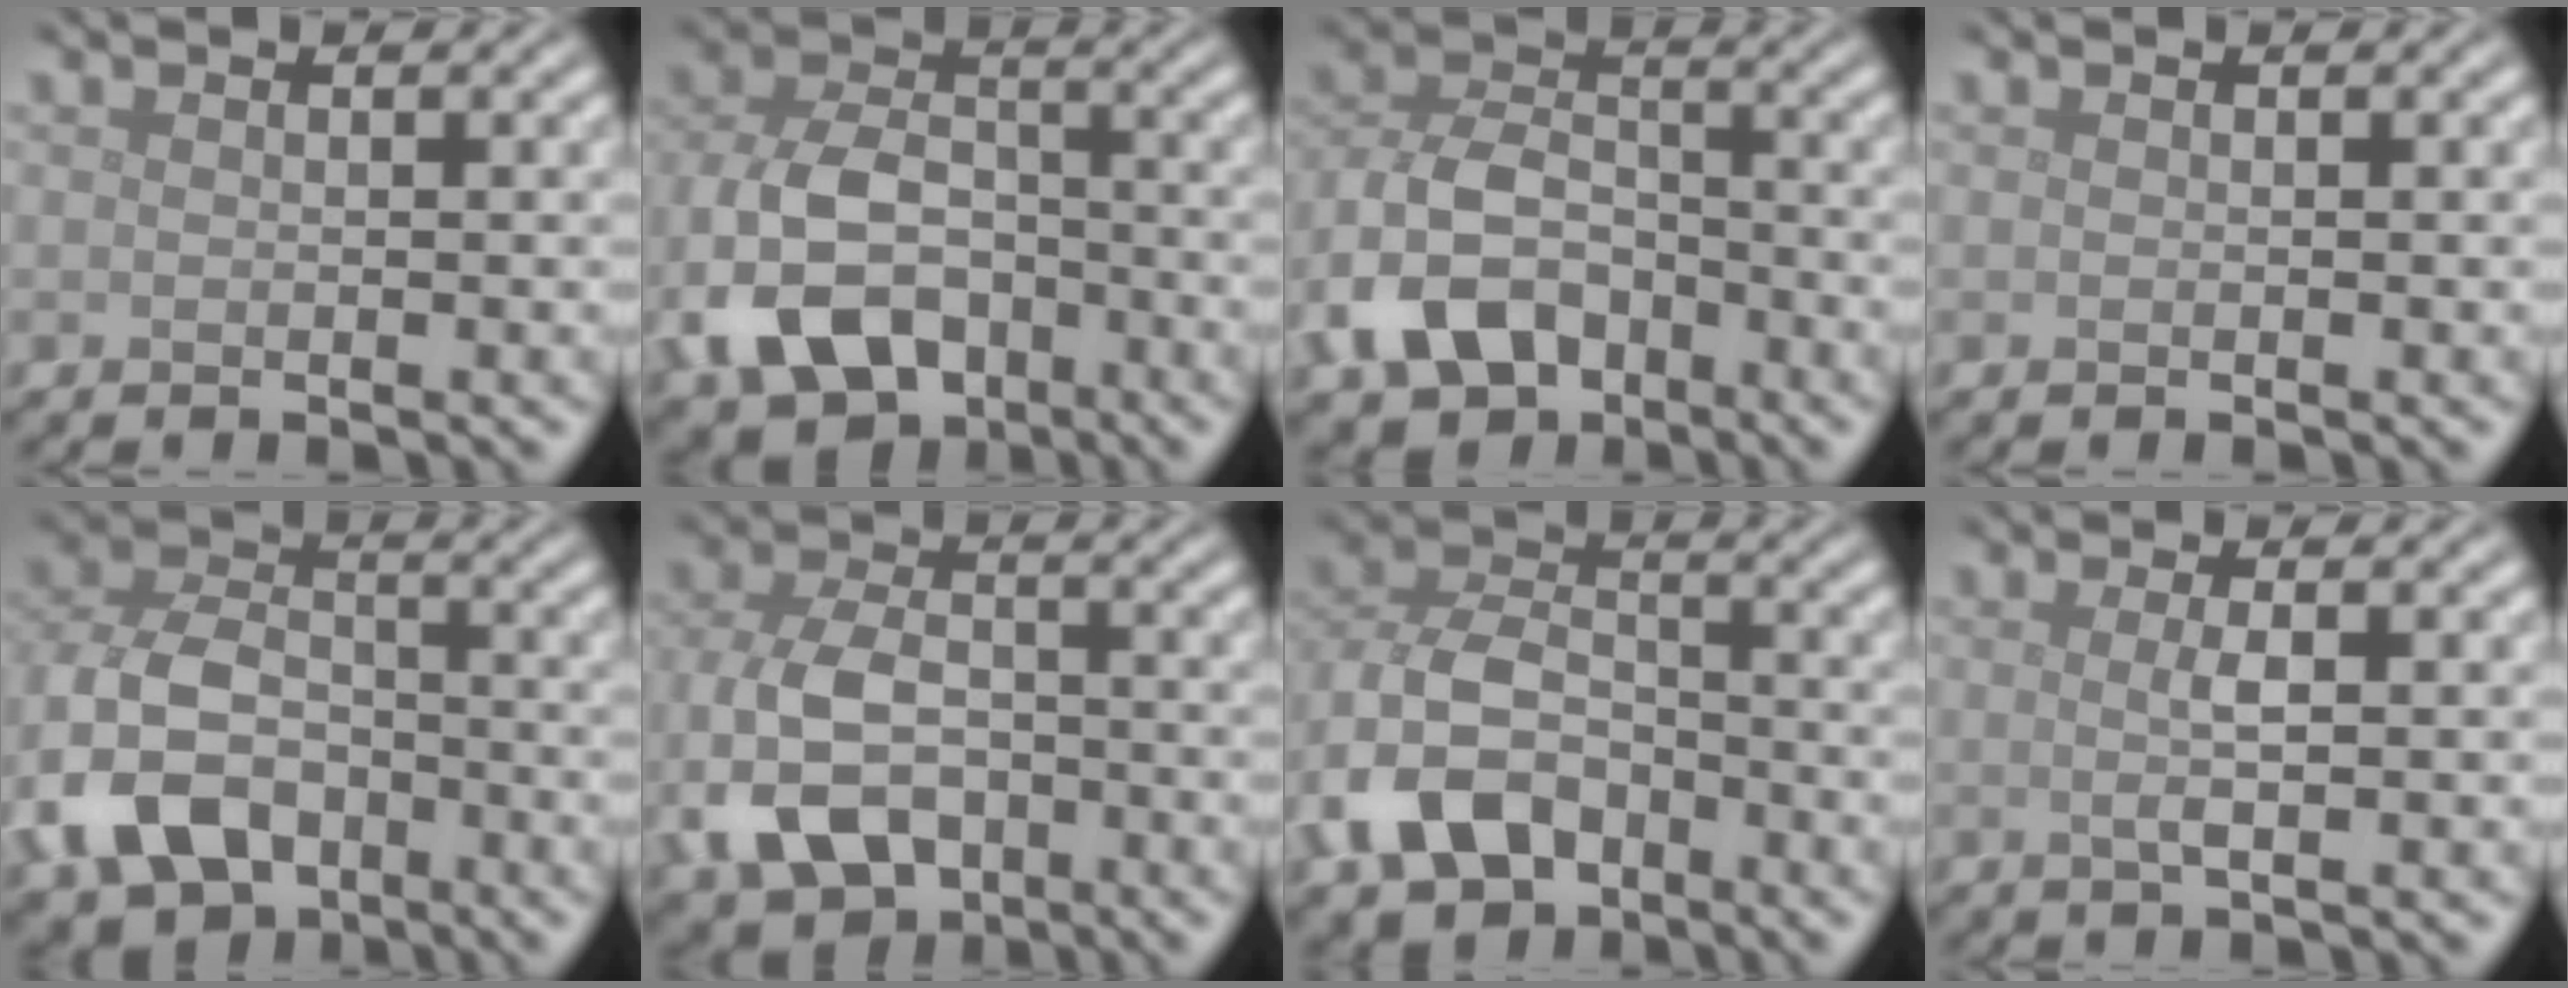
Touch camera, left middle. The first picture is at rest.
{"total": 8.9, "force": [-3.9, 5.9, 5.4], "torque": [-0.116, -0.007, -0.079]}
{"total": 7.4, "force": [-4.0, 4.8, 4.0], "torque": [-0.084, 0.002, -0.086]}
{"total": 0.0}
{"total": 8.9, "force": [-3.8, 6.2, 5.2], "torque": [-0.113, -0.005, -0.080]}
{"total": 7.6, "force": [-3.1, 5.1, 4.8], "torque": [-0.110, -0.010, -0.063]}
{"total": 7.5, "force": [-3.4, 5.1, 4.4], "torque": [-0.095, -0.003, -0.070]}
{"total": 1.8, "force": [0.1, 0.4, 1.8], "torque": [-0.034, 0.001, -0.002]}